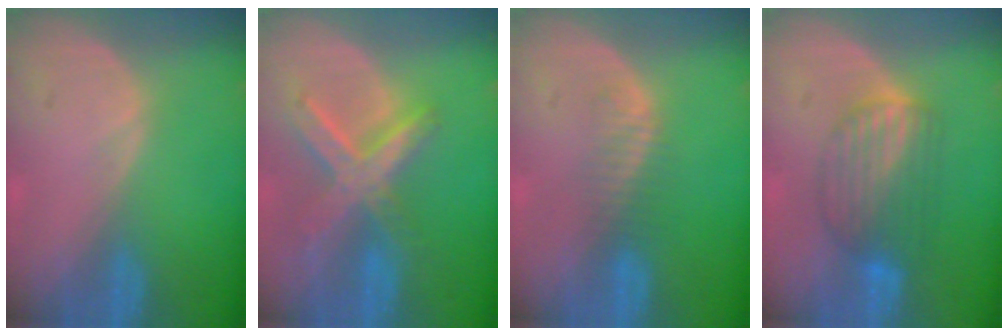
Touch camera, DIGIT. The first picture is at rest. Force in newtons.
{"total": 8.0, "press": 7.0, "slide": 4.0}
{"total": 2.3, "press": 2.3, "slide": 0.3}
{"total": 6.4, "press": 6.4, "slide": 0.2}